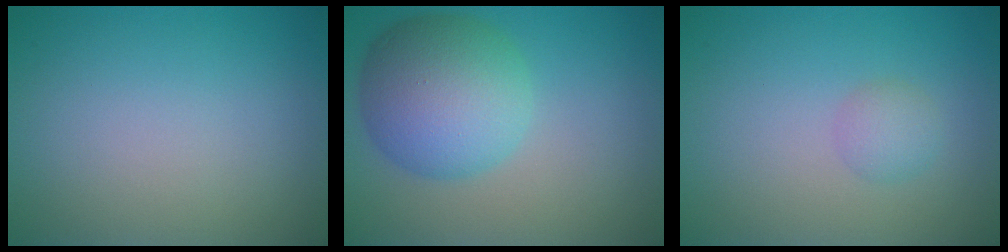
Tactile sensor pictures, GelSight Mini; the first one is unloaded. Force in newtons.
{"total": 7.9, "press": 7.9, "slide": 0.1}
{"total": 1.4, "press": 1.4, "slide": 0.0}